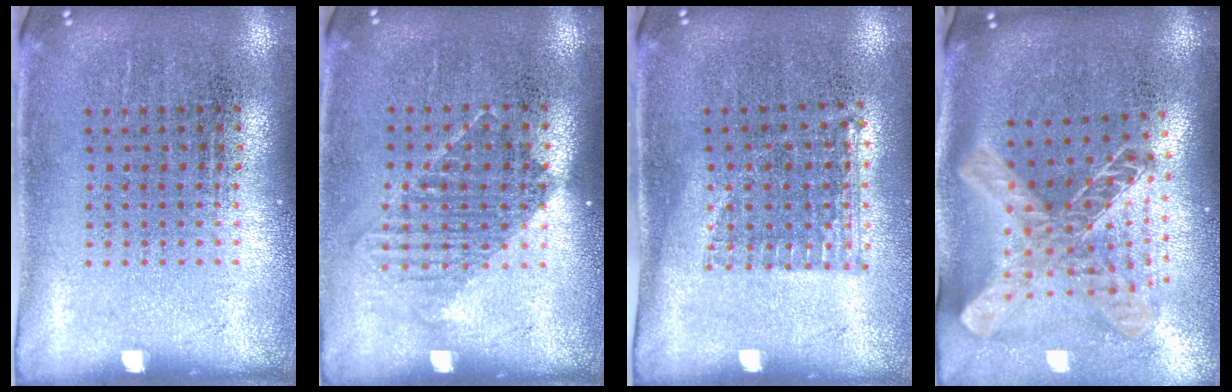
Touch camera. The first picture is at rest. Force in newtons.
{"total": 1.2, "press": 1.0, "slide": 0.7}
{"total": 1.0, "press": 0.9, "slide": 0.5}
{"total": 2.1, "press": 1.7, "slide": 1.2}